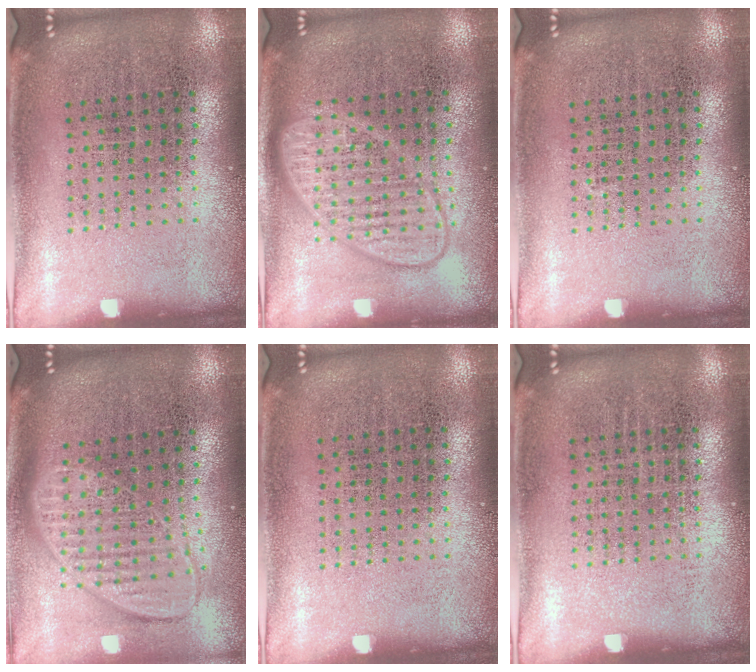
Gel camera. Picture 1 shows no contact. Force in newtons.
{"total": 2.9, "press": 2.9, "slide": 0.5}
{"total": 0.0}
{"total": 2.0, "press": 1.5, "slide": 1.2}
{"total": 0.0}
{"total": 0.0}